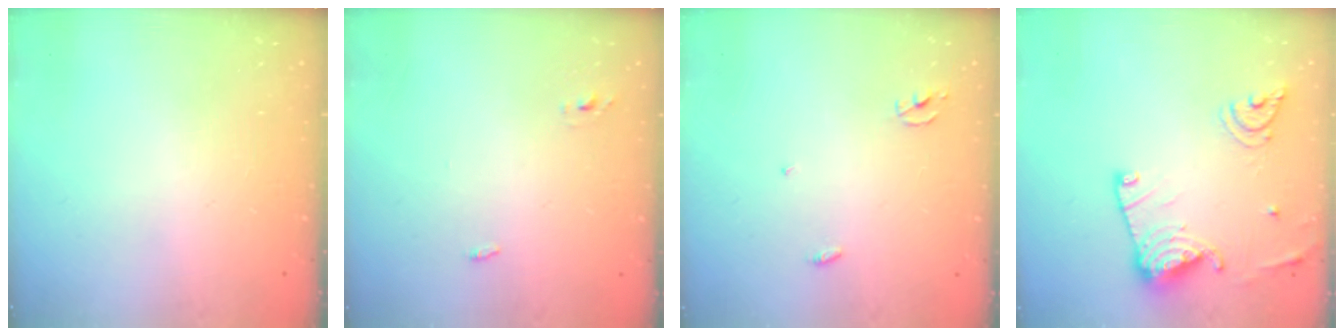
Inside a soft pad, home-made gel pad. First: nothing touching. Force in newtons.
{"total": 2.7, "press": 2.6, "slide": 0.8}
{"total": 2.3, "press": 2.3, "slide": 0.1}
{"total": 15.7, "press": 15.6, "slide": 1.6}